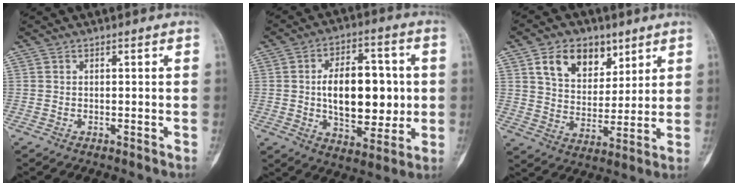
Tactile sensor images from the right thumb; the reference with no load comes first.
{"total": 17.2, "force": [0.4, 9.7, 14.1], "torque": [-0.176, 0.007, 0.012]}
{"total": 11.9, "force": [6.2, 8.0, 6.3], "torque": [-0.071, -0.031, 0.111]}